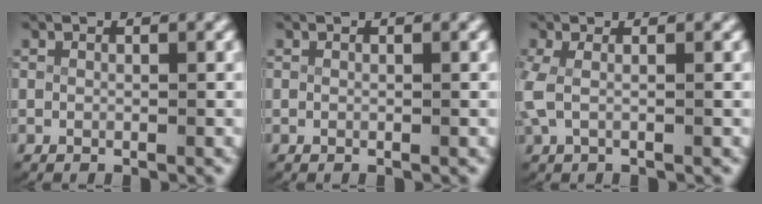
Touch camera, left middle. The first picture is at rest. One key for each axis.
{"total": 0.0}
{"total": 2.1, "fx": 0.0, "fy": 1.1, "fz": 1.8, "tx": -0.059, "ty": -0.006, "tz": 0.004}